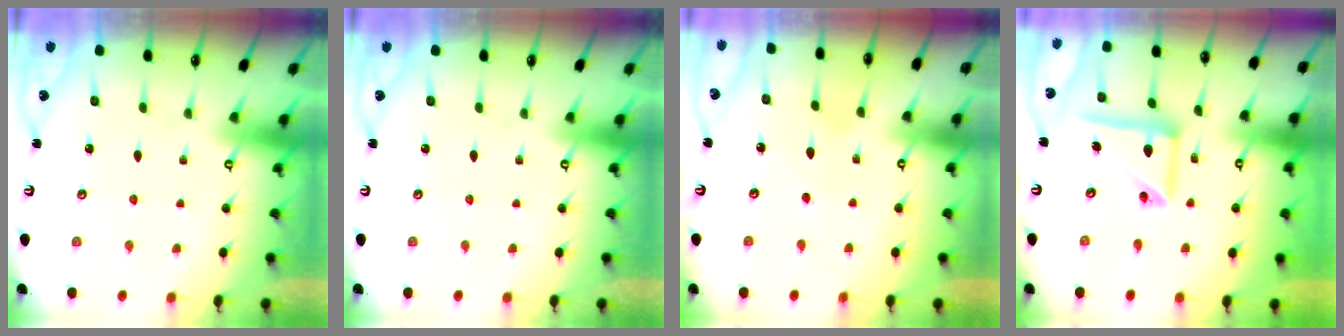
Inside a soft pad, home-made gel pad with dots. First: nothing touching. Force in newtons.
{"total": 0.0}
{"total": 3.2, "press": 3.2, "slide": 0.4}
{"total": 14.0, "press": 13.9, "slide": 1.4}